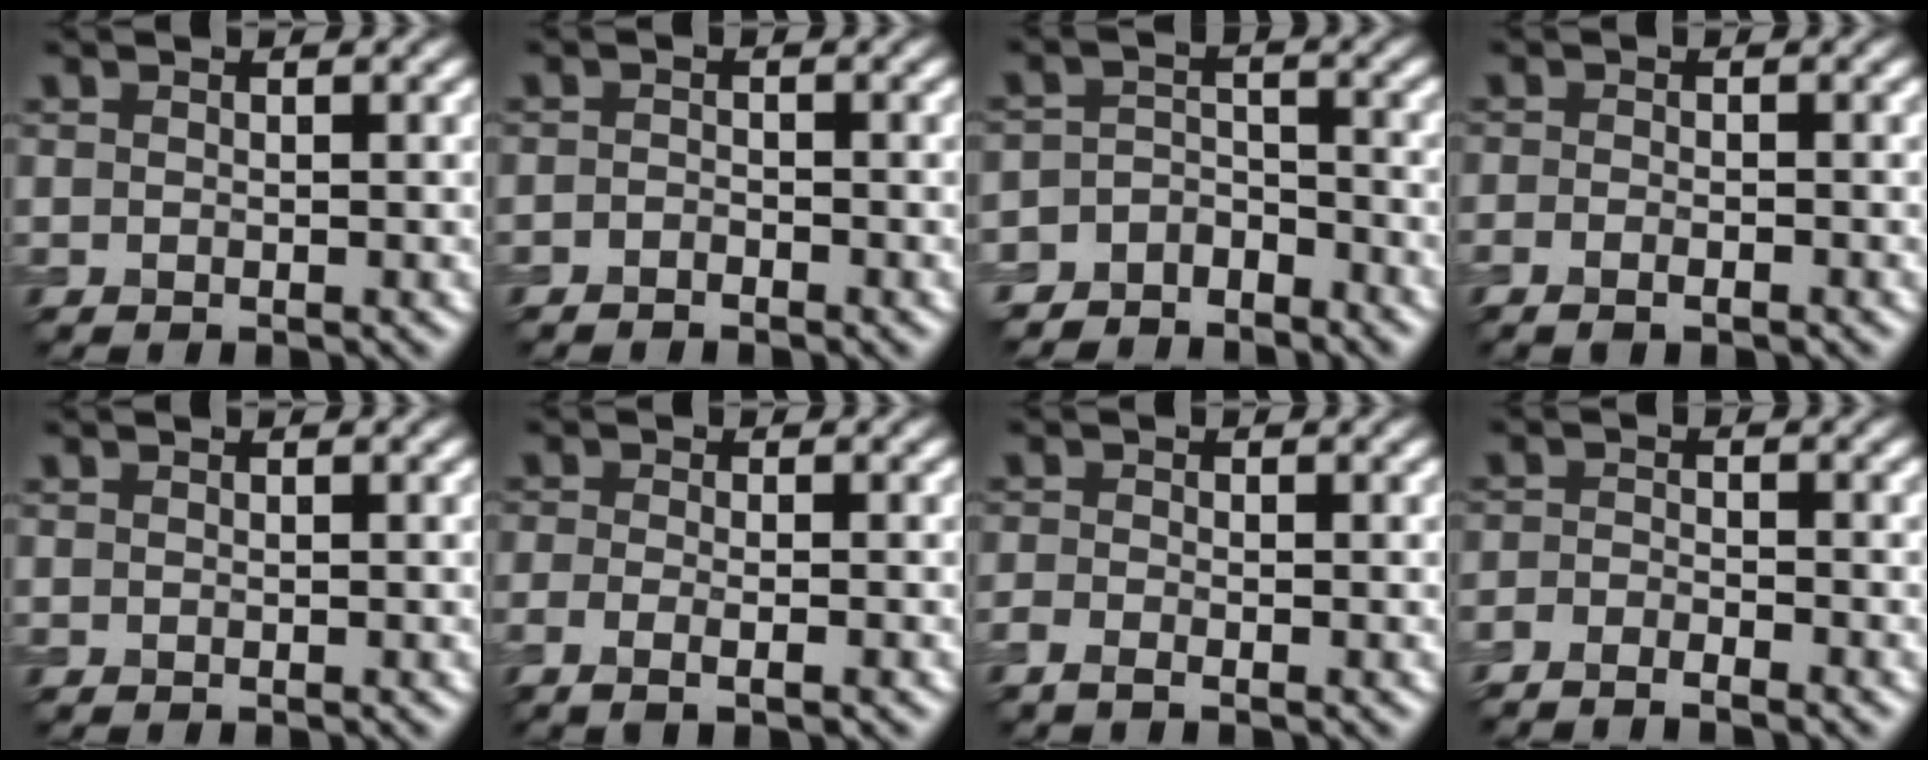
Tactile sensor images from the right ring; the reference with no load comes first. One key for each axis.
{"total": 0.9, "fx": -0.9, "fy": 0.2, "fz": -0.1, "tx": 0.003, "ty": 0.001, "tz": -0.022}
{"total": 4.4, "fx": -4.0, "fy": 1.7, "fz": -0.3, "tx": 0.010, "ty": -0.008, "tz": -0.068}
{"total": 1.5, "fx": -1.2, "fy": 0.3, "fz": 0.8, "tx": -0.019, "ty": -0.004, "tz": -0.025}
{"total": 0.0}
{"total": 2.9, "fx": -1.7, "fy": 0.7, "fz": 2.2, "tx": -0.038, "ty": -0.002, "tz": -0.024}
{"total": 1.1, "fx": -1.0, "fy": 0.1, "fz": 0.5, "tx": -0.012, "ty": -0.004, "tz": -0.024}
{"total": 2.7, "fx": -2.6, "fy": 0.1, "fz": 0.5, "tx": -0.016, "ty": -0.003, "tz": -0.055}